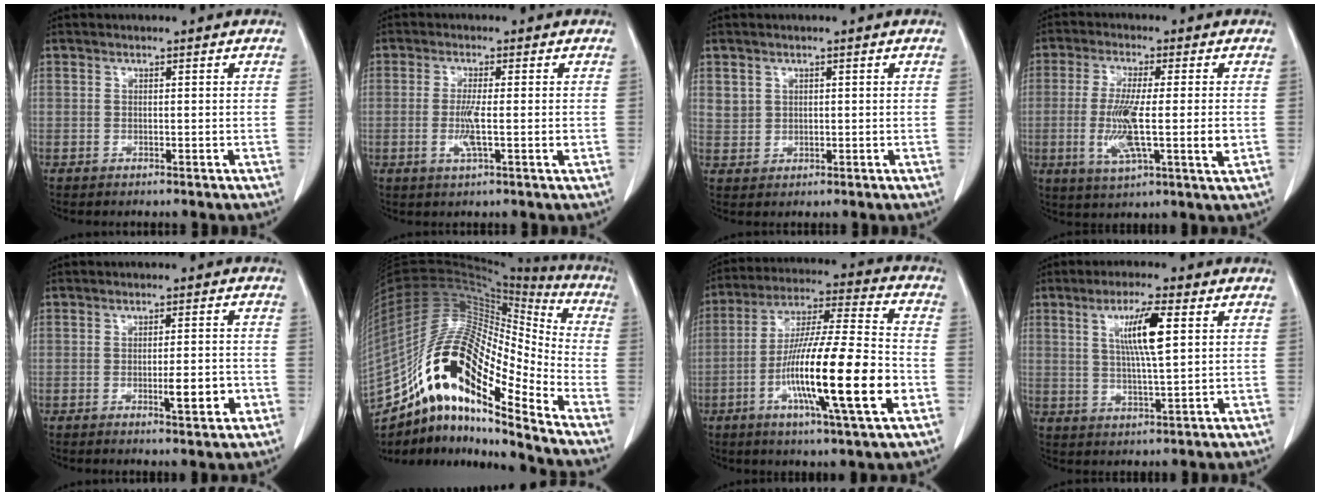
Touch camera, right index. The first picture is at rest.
{"total": 4.5, "force": [-0.9, 0.1, 4.4], "torque": [-0.089, -0.008, -0.016]}
{"total": 2.4, "force": [1.0, 2.1, 0.4], "torque": [0.000, 0.004, 0.021]}
{"total": 10.7, "force": [-1.5, 1.0, 10.6], "torque": [-0.200, -0.016, -0.029]}
{"total": 5.1, "force": [-1.8, 0.8, 4.7], "torque": [-0.069, -0.002, -0.020]}
{"total": 24.5, "force": [-14.9, 5.8, 18.5], "torque": [-0.375, 0.014, -0.266]}
{"total": 19.8, "force": [-5.9, 0.9, 18.9], "torque": [-0.334, -0.016, -0.103]}
{"total": 7.8, "force": [2.3, 0.4, 7.5], "torque": [-0.138, 0.001, 0.041]}